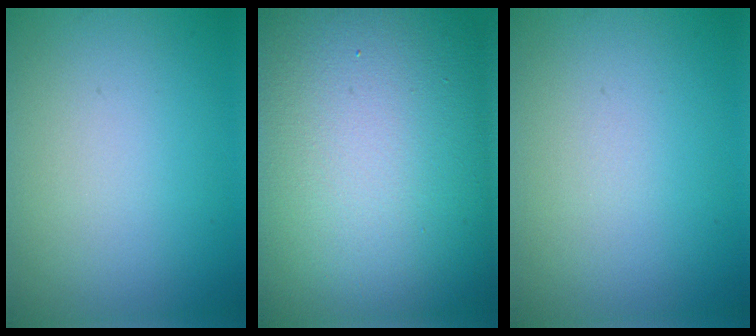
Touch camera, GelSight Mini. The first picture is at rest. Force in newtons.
{"total": 23.0, "press": 23.0, "slide": 1.3}
{"total": 0.0}